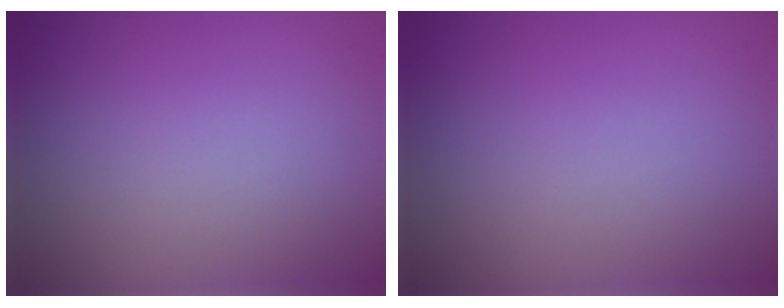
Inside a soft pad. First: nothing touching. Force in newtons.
{"total": 0.0}